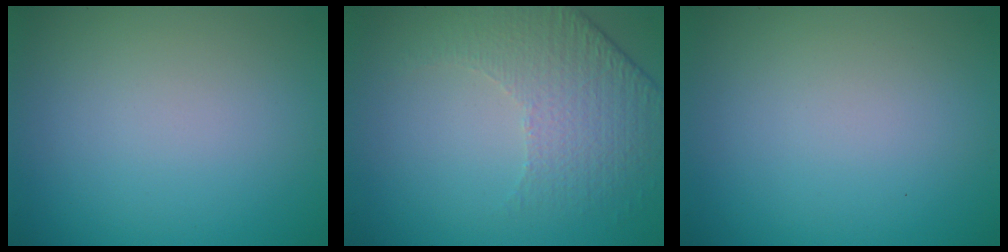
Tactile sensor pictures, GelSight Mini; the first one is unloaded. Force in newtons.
{"total": 4.7, "press": 3.2, "slide": 3.4}
{"total": 0.0}